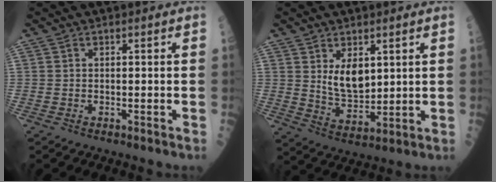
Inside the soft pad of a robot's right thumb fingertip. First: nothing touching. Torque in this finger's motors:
{"motor_torque": [0.65, 0.52, 0.46, 0.10, 0.00]}